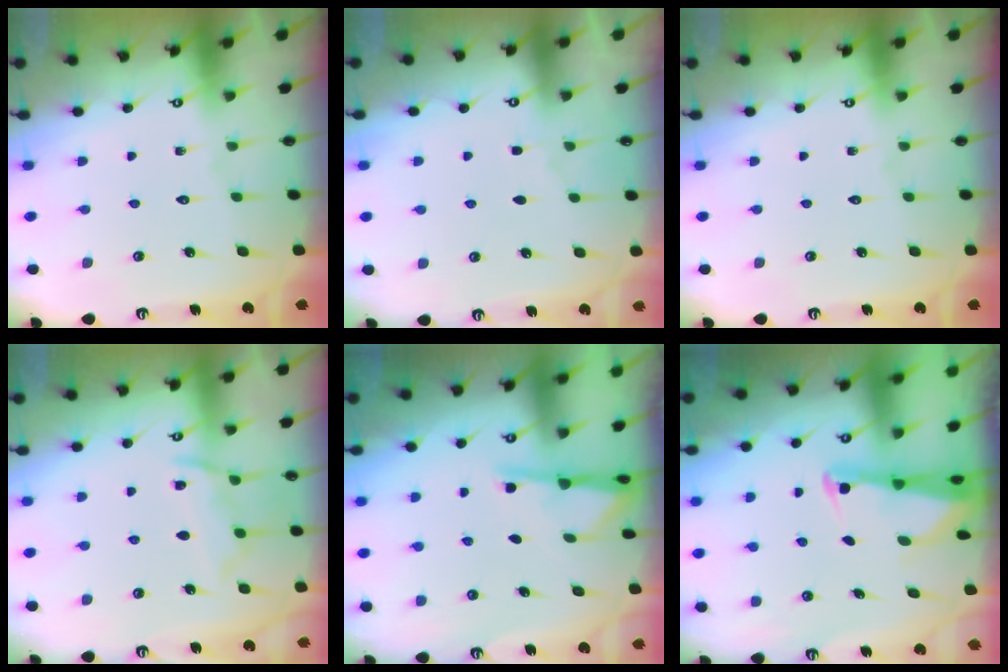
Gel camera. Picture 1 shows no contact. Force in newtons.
{"total": 1.2, "press": 1.2, "slide": 0.3}
{"total": 0.0}
{"total": 10.2, "press": 10.1, "slide": 1.1}
{"total": 2.6, "press": 2.6, "slide": 0.4}
{"total": 2.4, "press": 2.4, "slide": 0.2}